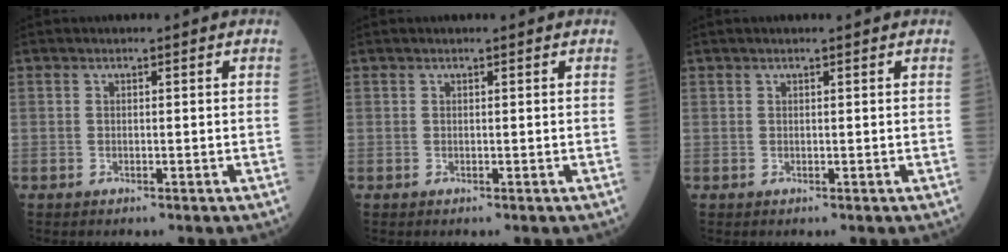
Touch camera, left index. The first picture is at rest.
{"total": 0.5, "force": [0.4, 0.0, 0.3], "torque": [-0.007, 0.003, 0.007]}
{"total": 1.2, "force": [1.0, 0.0, 0.8], "torque": [-0.012, 0.011, 0.016]}